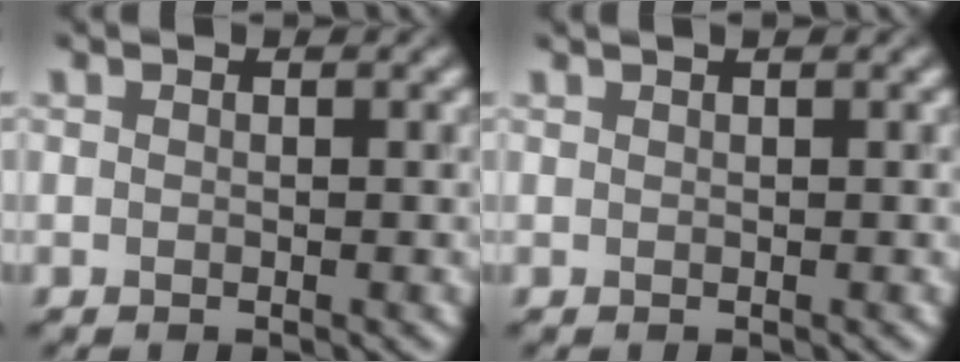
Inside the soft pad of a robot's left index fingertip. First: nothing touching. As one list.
[{"total": 0.9, "force": [0.5, 0.2, 0.7], "torque": [-0.009, 0.002, 0.002]}]